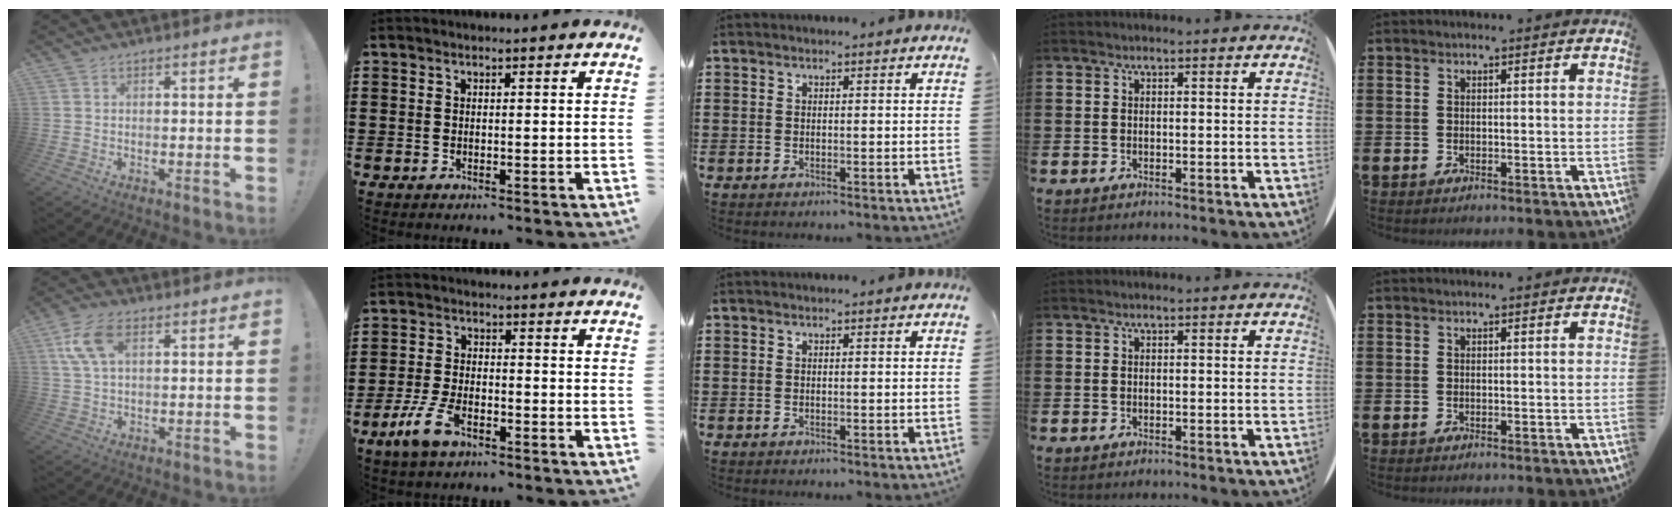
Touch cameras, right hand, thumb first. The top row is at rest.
{"thumb": {"total": 9.8, "force": [3.6, 5.1, 7.6], "torque": [-0.150, 0.002, 0.068]}, "index": {"total": 6.0, "force": [-3.3, 2.5, 4.3], "torque": [-0.105, -0.003, -0.066]}}